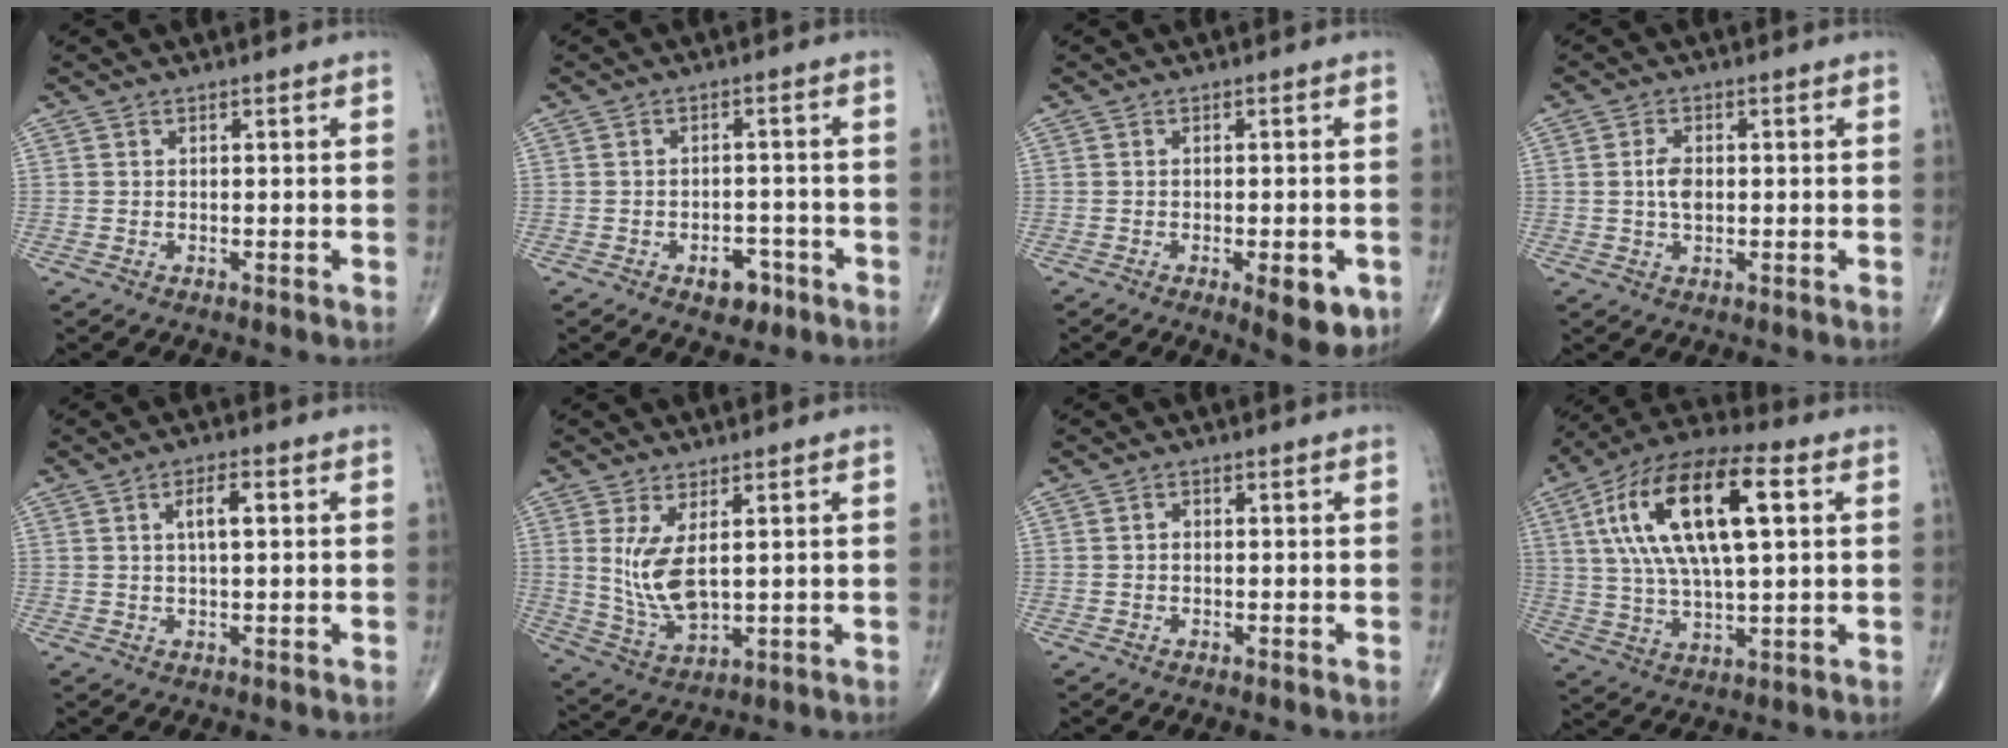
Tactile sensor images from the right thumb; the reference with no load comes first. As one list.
[{"total": 4.6, "force": [-2.5, 2.9, 2.5], "torque": [-0.012, 0.022, -0.032]}, {"total": 7.3, "force": [-2.8, 2.6, 6.2], "torque": [-0.067, -0.003, -0.030]}, {"total": 3.6, "force": [0.1, 2.0, 2.9], "torque": [-0.055, 0.002, 0.000]}, {"total": 4.1, "force": [1.0, 1.4, 3.7], "torque": [-0.057, 0.005, 0.014]}, {"total": 8.3, "force": [1.8, 3.6, 7.3], "torque": [-0.150, -0.022, 0.050]}, {"total": 0.7, "force": [-0.2, 0.6, 0.4], "torque": [0.000, 0.002, -0.009]}, {"total": 21.4, "force": [5.5, 8.3, 18.9], "torque": [-0.354, 0.017, 0.087]}]